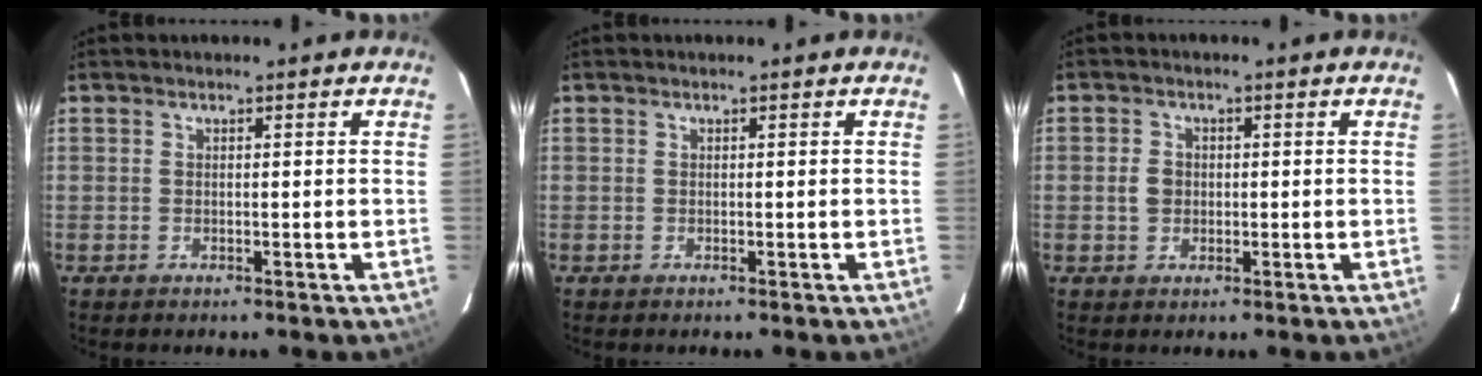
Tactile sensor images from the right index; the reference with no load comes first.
{"total": 0.0}
{"total": 2.5, "force": [-0.4, 2.2, 1.2], "torque": [-0.025, 0.006, -0.010]}